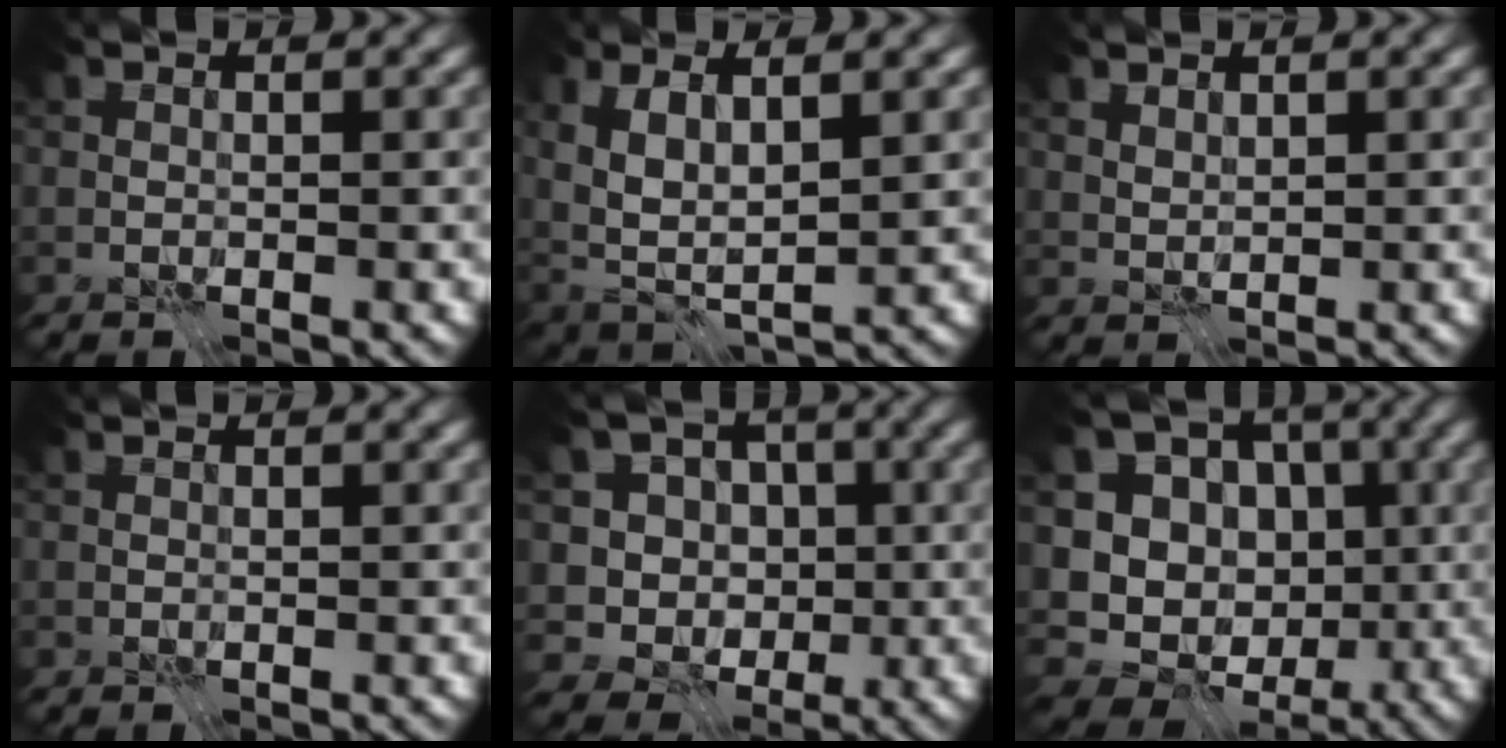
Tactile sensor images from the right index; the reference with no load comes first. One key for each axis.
{"total": 6.2, "fx": 1.6, "fy": 2.7, "fz": 5.4, "tx": -0.117, "ty": -0.004, "tz": 0.026}
{"total": 1.2, "fx": 0.9, "fy": 0.6, "fz": 0.6, "tx": -0.014, "ty": -0.004, "tz": 0.019}
{"total": 0.0}
{"total": 7.1, "fx": -0.4, "fy": 6.5, "fz": 2.8, "tx": -0.032, "ty": 0.017, "tz": -0.039}
{"total": 12.3, "fx": -0.8, "fy": 10.9, "fz": 5.6, "tx": -0.110, "ty": 0.023, "tz": -0.027}